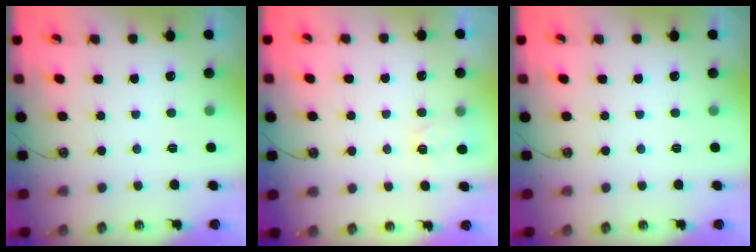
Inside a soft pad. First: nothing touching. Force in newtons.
{"total": 3.5, "press": 3.5, "slide": 0.5}
{"total": 0.0}